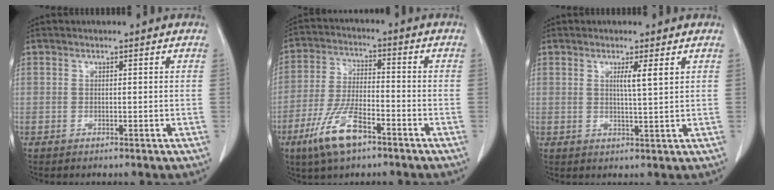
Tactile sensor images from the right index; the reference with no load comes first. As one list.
[{"total": 10.0, "force": [-5.9, 2.8, 7.6], "torque": [-0.161, -0.011, -0.109]}, {"total": 2.9, "force": [1.2, -0.3, 2.7], "torque": [-0.049, -0.003, 0.020]}]